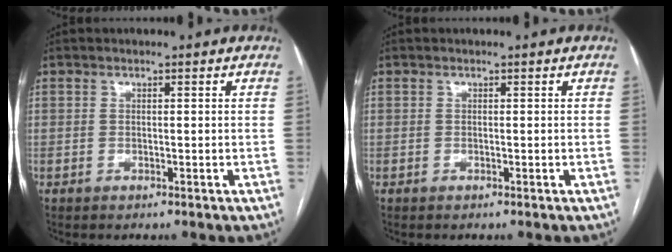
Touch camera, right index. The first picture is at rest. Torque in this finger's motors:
{"motor_torque": [0.00, 0.00, 0.00, 0.00]}